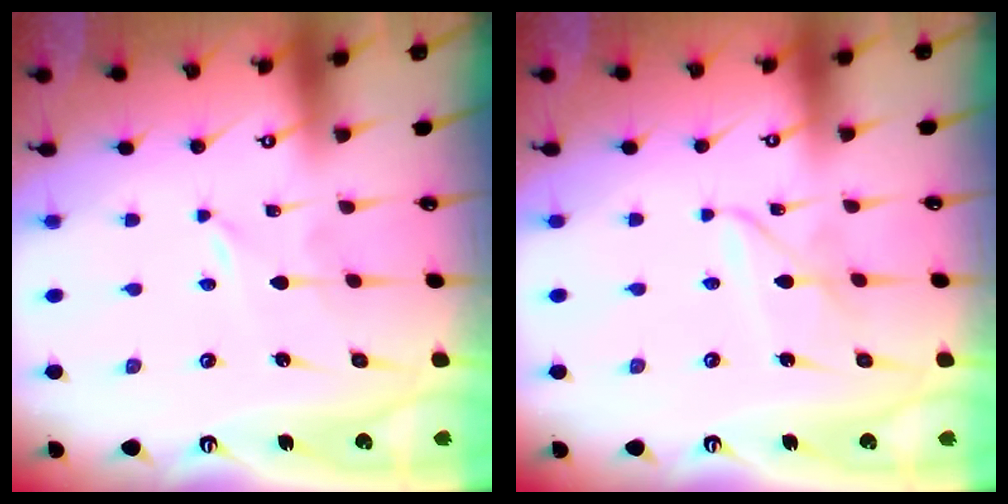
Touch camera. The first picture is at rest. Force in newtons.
{"total": 4.3, "press": 4.3, "slide": 0.3}